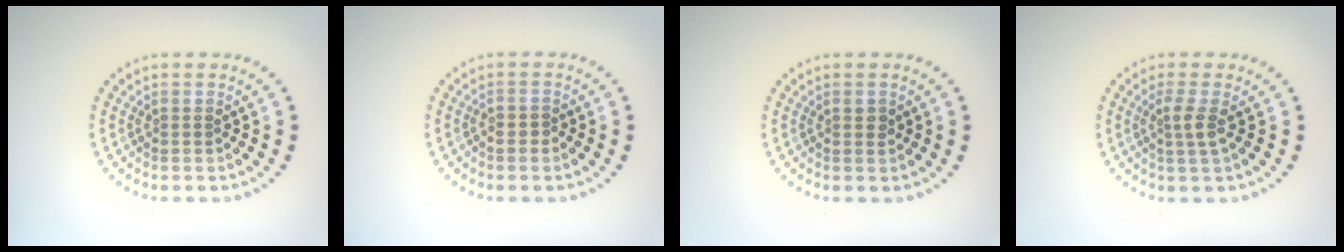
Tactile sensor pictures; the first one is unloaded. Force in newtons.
{"total": 0.6, "press": 0.4, "slide": 0.3}
{"total": 0.8, "press": 0.8, "slide": 0.3}
{"total": 1.9, "press": 1.4, "slide": 1.2}